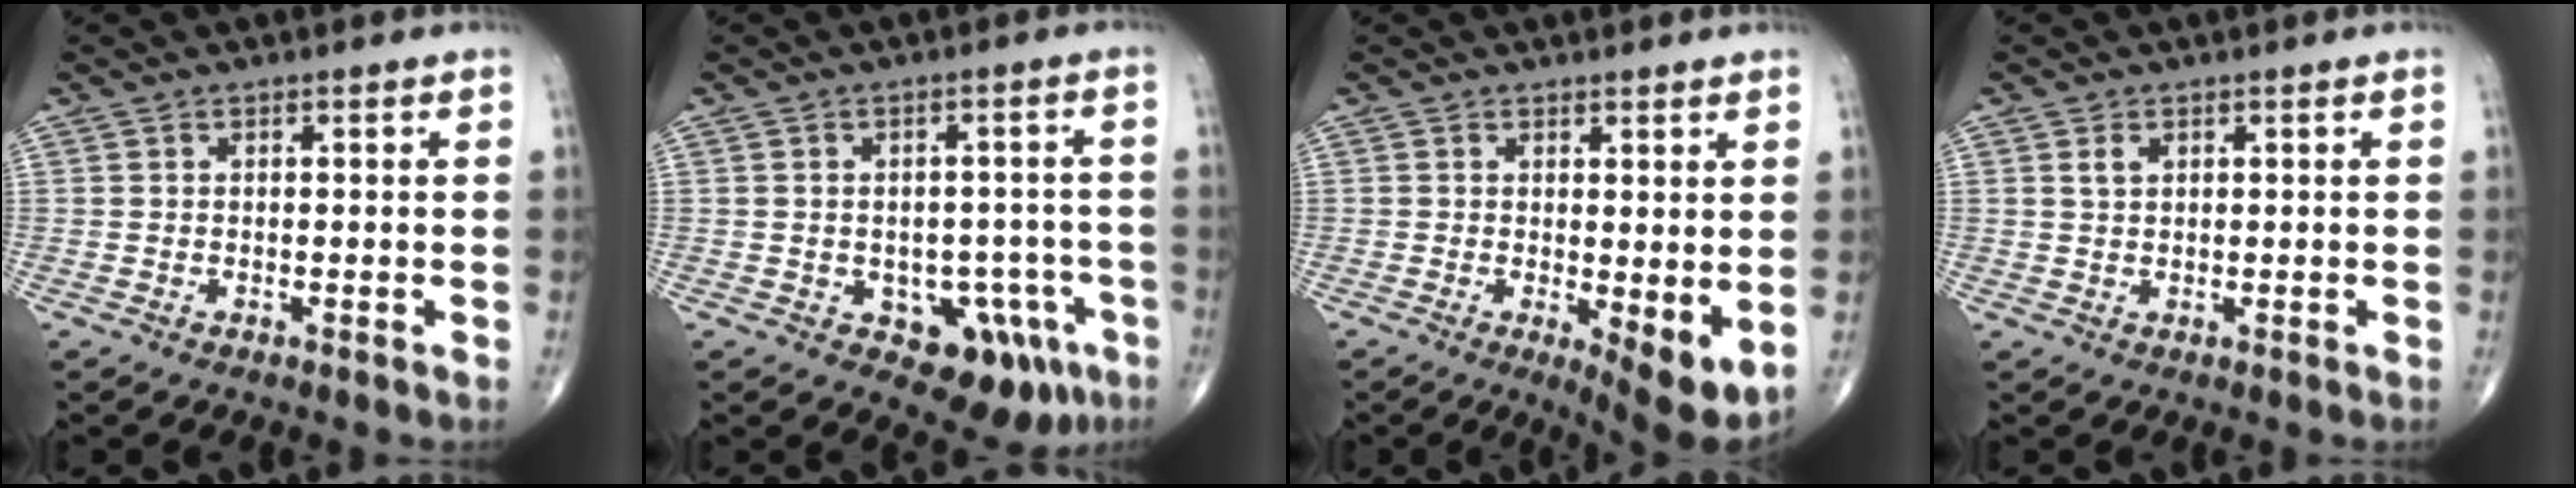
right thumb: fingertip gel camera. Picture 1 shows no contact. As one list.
[{"total": 11.2, "force": [-4.8, 7.1, 7.2], "torque": [-0.047, 0.026, -0.052]}, {"total": 7.1, "force": [-0.3, 2.3, 6.7], "torque": [-0.093, -0.021, 0.000]}, {"total": 1.7, "force": [0.8, 1.1, 1.0], "torque": [-0.020, 0.001, 0.017]}]